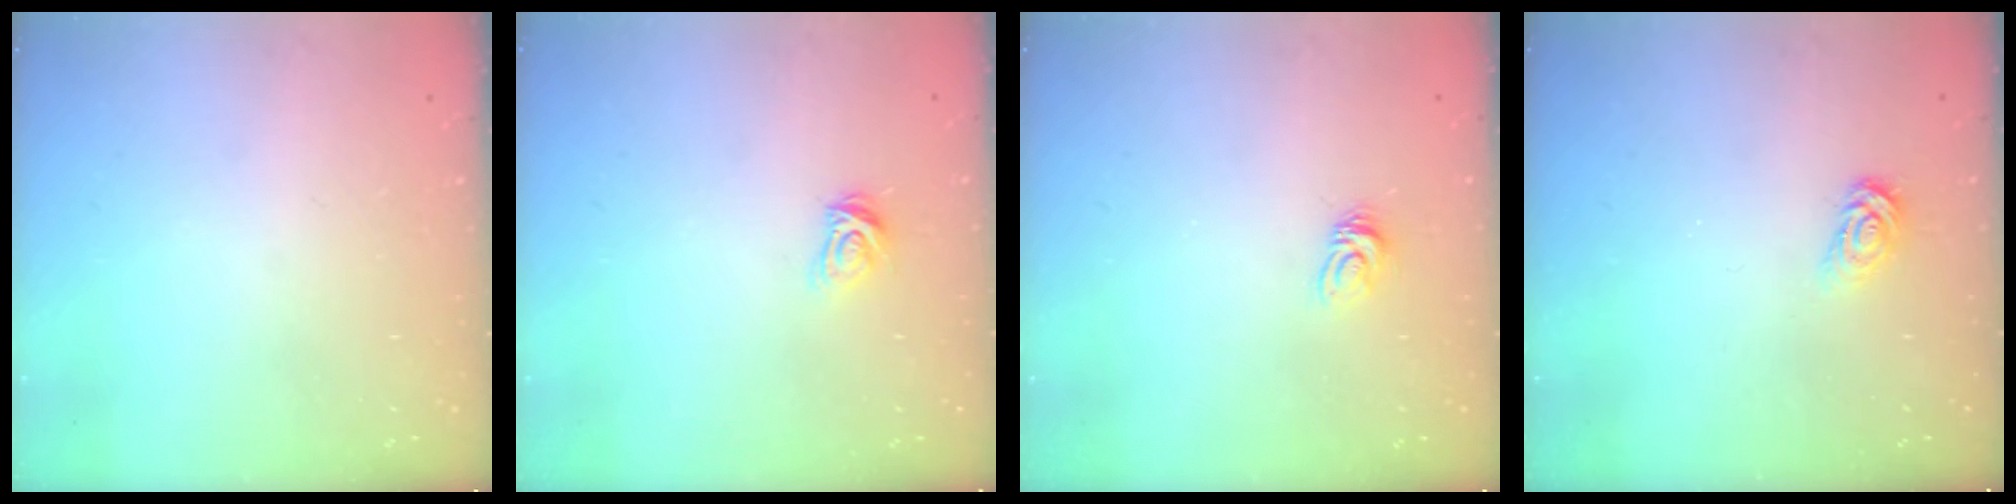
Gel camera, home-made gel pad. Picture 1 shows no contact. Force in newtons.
{"total": 5.6, "press": 5.6, "slide": 0.4}
{"total": 3.8, "press": 3.8, "slide": 0.2}
{"total": 3.0, "press": 3.0, "slide": 0.3}